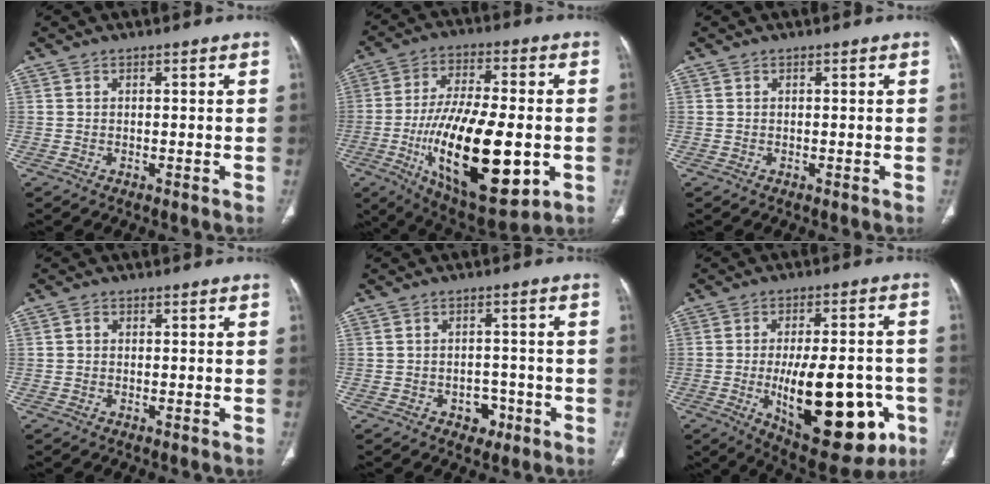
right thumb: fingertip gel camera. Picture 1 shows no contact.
{"total": 25.8, "force": [-5.6, 10.5, 22.9], "torque": [-0.412, -0.010, -0.075]}
{"total": 0.0}
{"total": 1.0, "force": [0.1, 0.9, 0.4], "torque": [-0.004, 0.002, 0.000]}
{"total": 3.9, "force": [-1.9, 2.9, 1.7], "torque": [-0.002, 0.016, -0.021]}
{"total": 23.1, "force": [-6.2, 10.1, 19.8], "torque": [-0.257, 0.008, -0.065]}